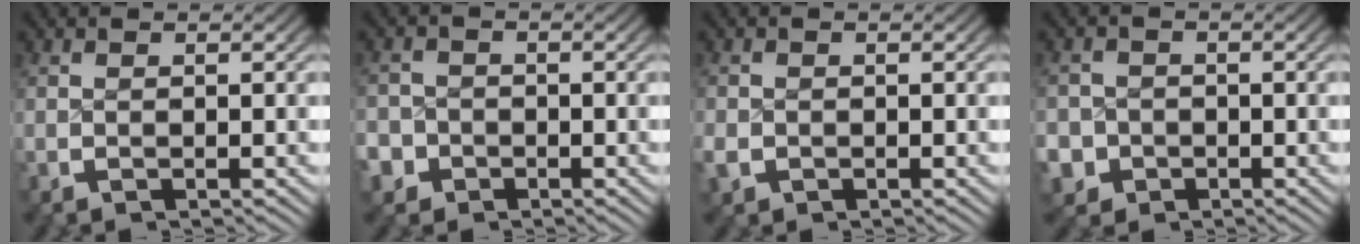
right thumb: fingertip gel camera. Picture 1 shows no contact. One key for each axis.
{"total": 3.9, "fx": -2.2, "fy": 3.1, "fz": 0.5, "tx": -0.015, "ty": -0.020, "tz": -0.035}
{"total": 1.8, "fx": -0.7, "fy": 1.6, "fz": 0.5, "tx": -0.015, "ty": -0.008, "tz": -0.012}
{"total": 6.0, "fx": -2.7, "fy": 5.1, "fz": 1.4, "tx": -0.038, "ty": -0.034, "tz": -0.039}